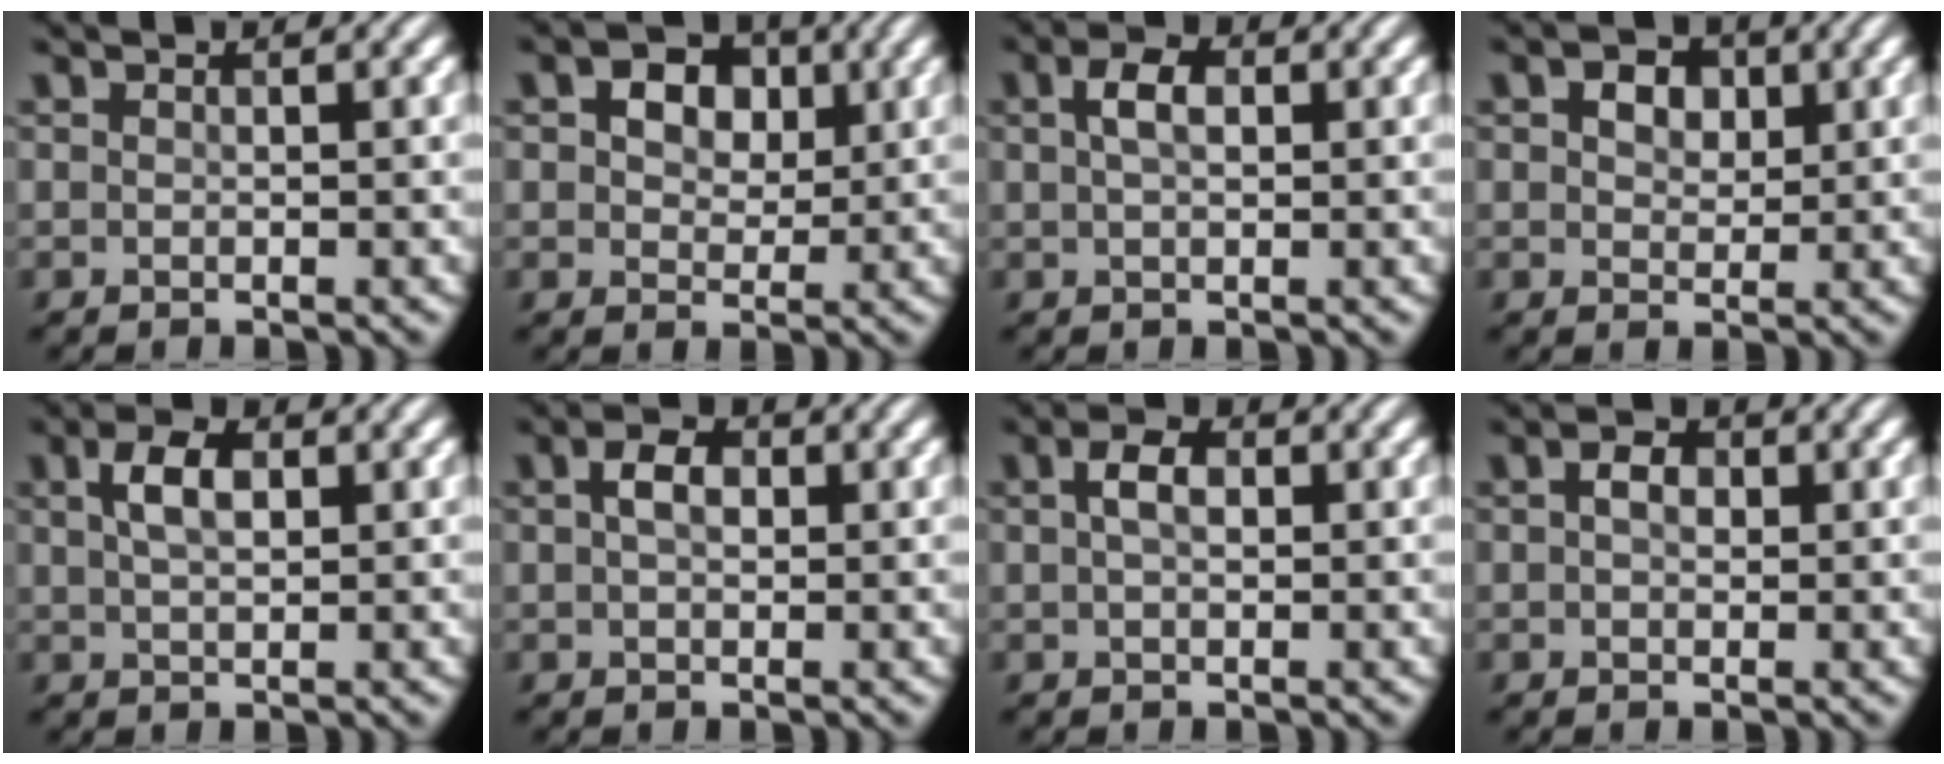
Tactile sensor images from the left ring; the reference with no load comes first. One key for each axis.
{"total": 4.7, "fx": 1.6, "fy": 3.3, "fz": 3.0, "tx": -0.046, "ty": 0.006, "tz": 0.010}
{"total": 2.6, "fx": 0.7, "fy": 1.5, "fz": 2.0, "tx": -0.040, "ty": 0.005, "tz": 0.009}
{"total": 3.1, "fx": 1.3, "fy": 2.2, "fz": 1.8, "tx": -0.031, "ty": 0.001, "tz": 0.013}
{"total": 3.3, "fx": 1.1, "fy": 1.7, "fz": 2.5, "tx": -0.052, "ty": 0.006, "tz": 0.021}
{"total": 2.7, "fx": 0.7, "fy": 1.8, "fz": 2.0, "tx": -0.039, "ty": 0.006, "tz": 0.008}
{"total": 2.6, "fx": 0.6, "fy": 1.6, "fz": 2.0, "tx": -0.037, "ty": 0.006, "tz": 0.007}
{"total": 2.0, "fx": 0.4, "fy": 1.4, "fz": 1.4, "tx": -0.026, "ty": 0.004, "tz": 0.002}